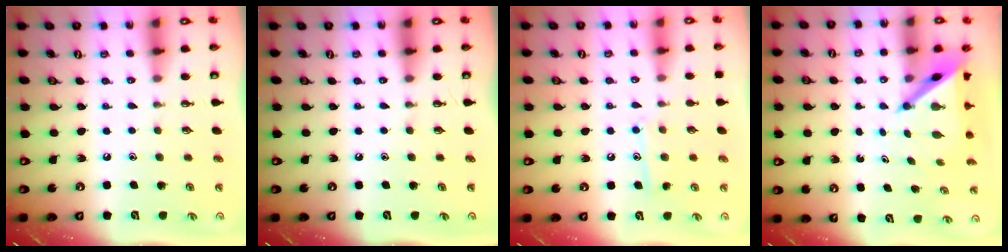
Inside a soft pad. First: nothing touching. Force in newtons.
{"total": 0.0}
{"total": 9.0, "press": 9.0, "slide": 0.7}
{"total": 5.8, "press": 5.8, "slide": 0.4}